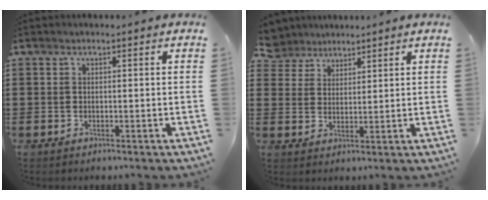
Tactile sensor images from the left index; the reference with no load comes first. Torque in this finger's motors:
{"motor_torque": [0.02, -0.01, -0.05, -0.02]}